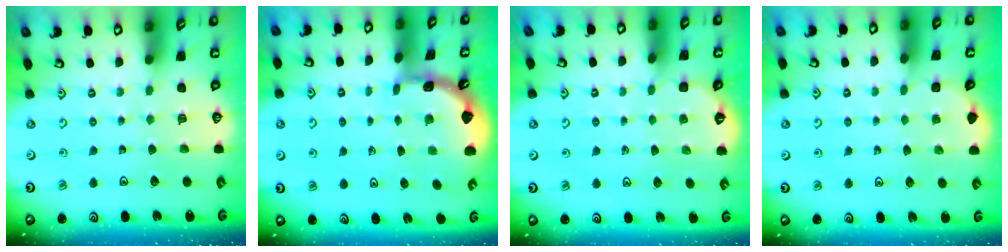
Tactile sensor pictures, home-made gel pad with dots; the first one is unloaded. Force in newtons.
{"total": 1.8, "press": 1.8, "slide": 0.1}
{"total": 1.6, "press": 1.5, "slide": 0.5}
{"total": 2.1, "press": 2.1, "slide": 0.2}